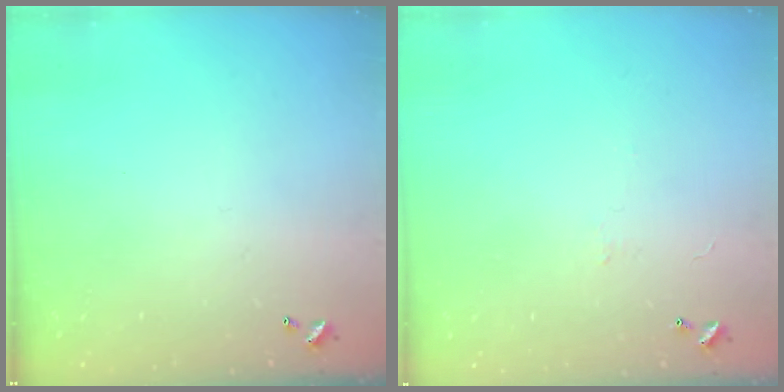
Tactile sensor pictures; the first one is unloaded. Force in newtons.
{"total": 0.6, "press": 0.5, "slide": 0.4}